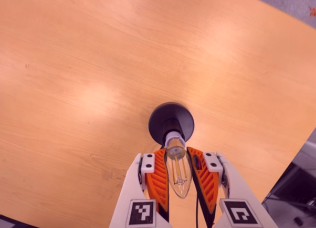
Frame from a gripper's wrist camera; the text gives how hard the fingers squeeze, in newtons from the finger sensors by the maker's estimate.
{"total": 17.1, "left": 16.0, "right": 18.1}